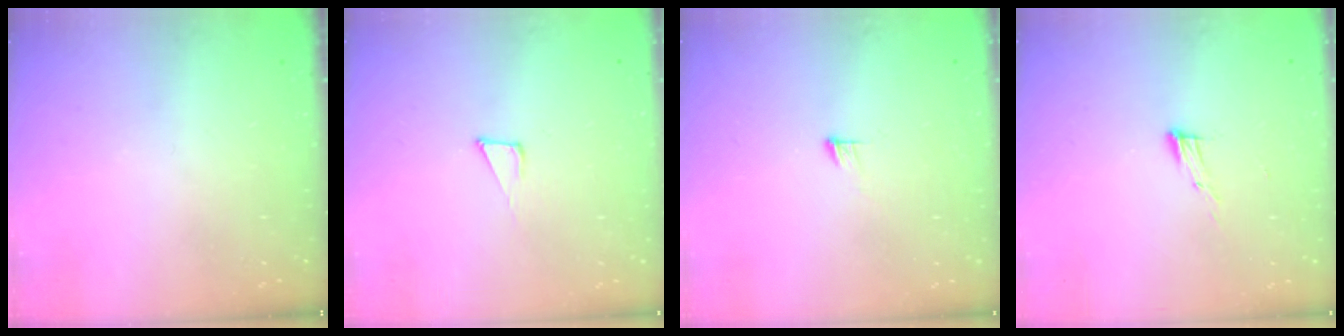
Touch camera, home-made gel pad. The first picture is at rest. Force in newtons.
{"total": 6.3, "press": 6.1, "slide": 1.2}
{"total": 3.3, "press": 3.3, "slide": 0.2}
{"total": 7.7, "press": 7.6, "slide": 1.2}